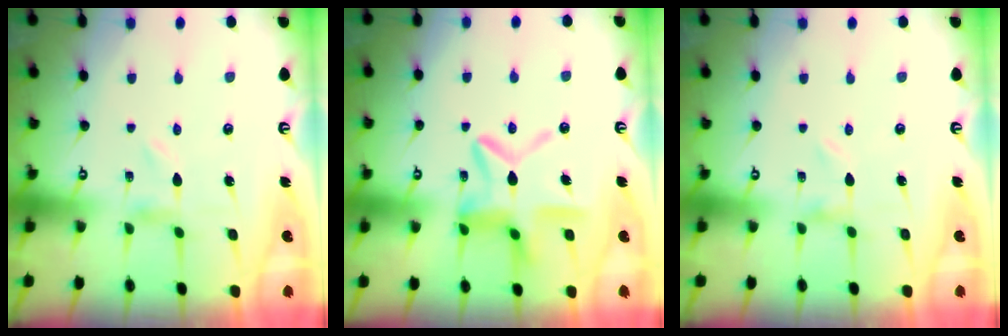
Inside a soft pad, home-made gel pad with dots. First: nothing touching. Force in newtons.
{"total": 13.2, "press": 13.2, "slide": 1.2}
{"total": 0.0}